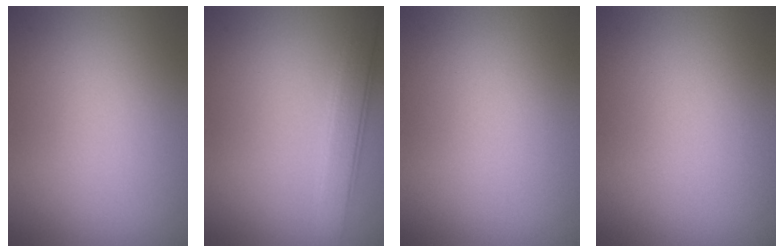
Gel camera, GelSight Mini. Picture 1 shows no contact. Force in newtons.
{"total": 3.6, "press": 3.6, "slide": 0.2}
{"total": 0.0}
{"total": 0.0}